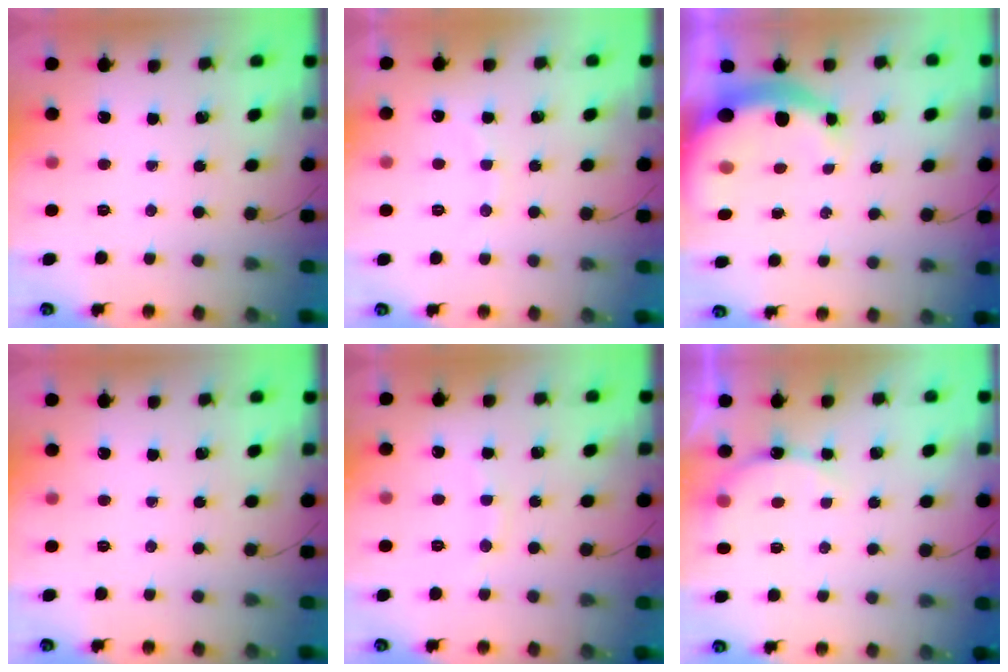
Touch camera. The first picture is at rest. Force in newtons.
{"total": 7.1, "press": 7.0, "slide": 1.5}
{"total": 6.3, "press": 6.2, "slide": 1.3}
{"total": 0.0}
{"total": 5.9, "press": 5.8, "slide": 1.2}
{"total": 6.2, "press": 6.2, "slide": 0.7}